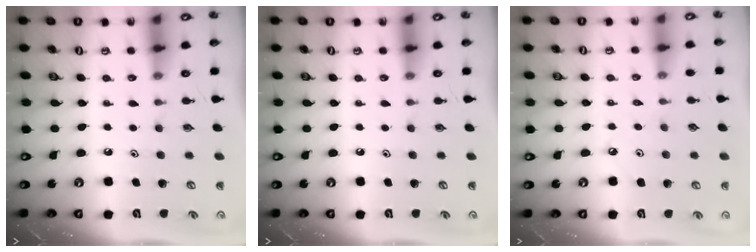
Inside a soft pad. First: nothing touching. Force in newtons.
{"total": 0.0}
{"total": 1.7, "press": 1.6, "slide": 0.3}